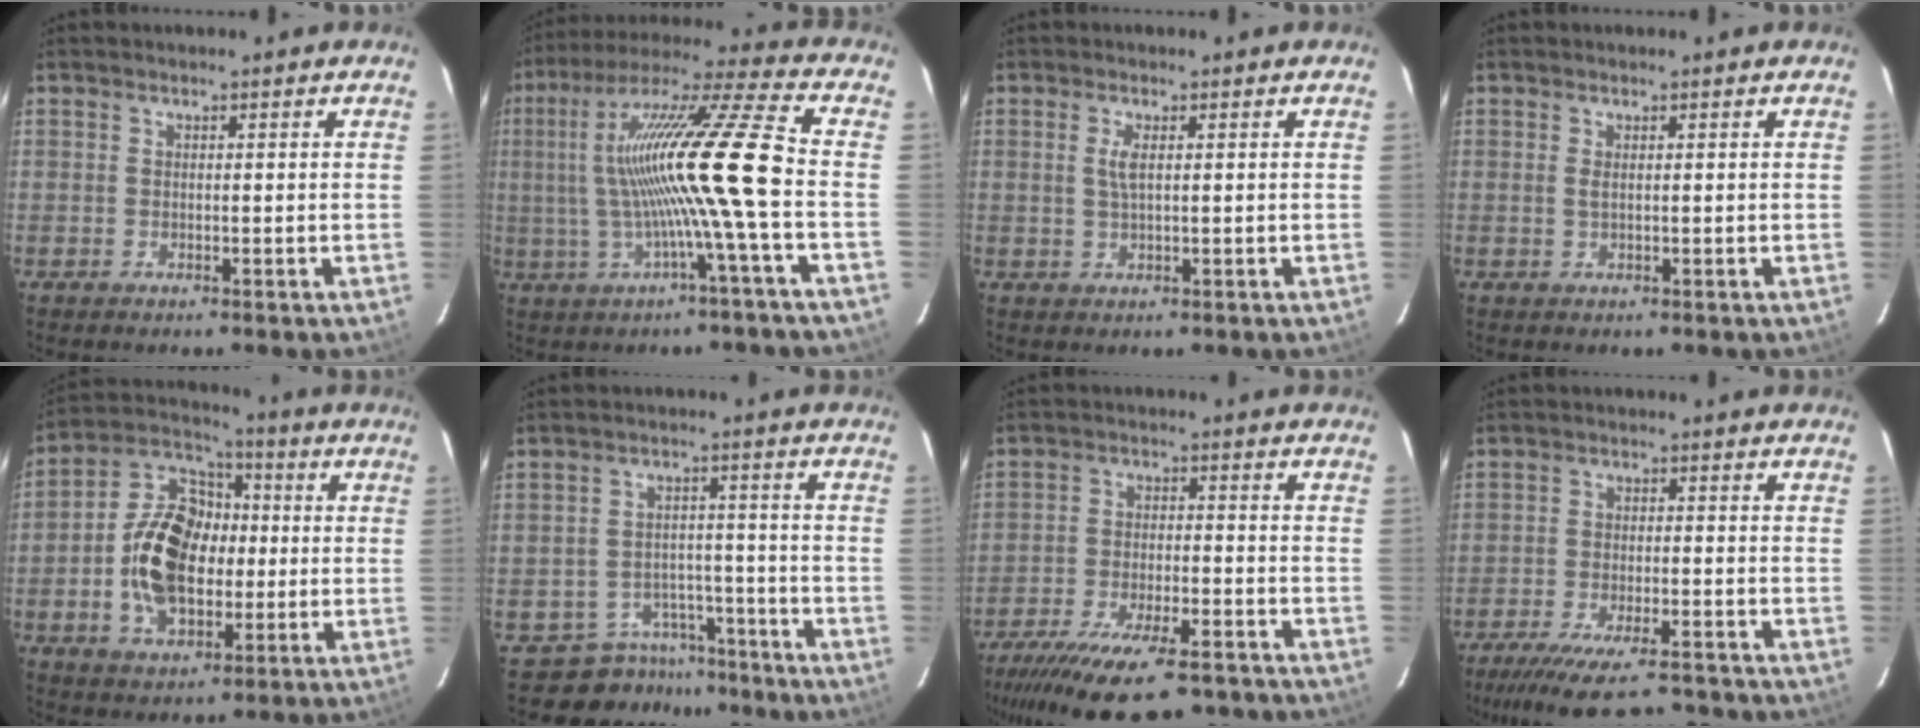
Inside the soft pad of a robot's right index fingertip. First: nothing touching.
{"total": 17.0, "force": [-1.6, -2.1, 16.8], "torque": [-0.308, 0.006, -0.027]}
{"total": 2.1, "force": [0.5, 0.5, 2.0], "torque": [-0.043, 0.000, 0.010]}
{"total": 0.7, "force": [0.2, 0.1, 0.7], "torque": [-0.015, 0.000, 0.004]}
{"total": 15.8, "force": [-1.7, 10.4, 11.9], "torque": [-0.235, 0.024, -0.027]}
{"total": 7.7, "force": [-6.5, 4.2, -0.5], "torque": [0.007, 0.037, -0.089]}
{"total": 19.9, "force": [-15.7, 5.8, 10.7], "torque": [-0.212, -0.037, -0.236]}
{"total": 13.9, "force": [-11.9, 3.0, 6.5], "torque": [-0.138, -0.023, -0.184]}